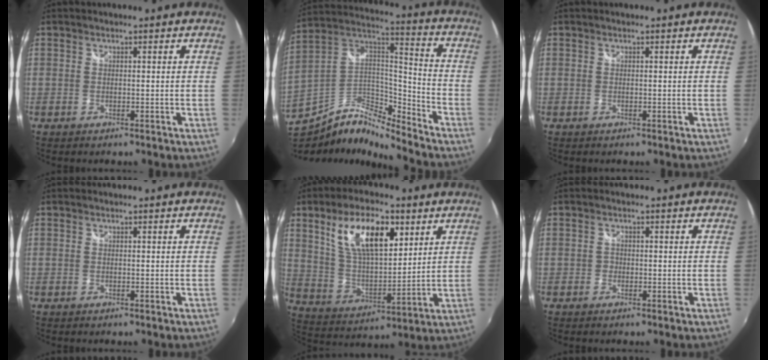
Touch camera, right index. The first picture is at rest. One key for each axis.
{"total": 13.9, "fx": -11.5, "fy": 4.3, "fz": 6.3, "tx": -0.142, "ty": 0.013, "tz": -0.230}
{"total": 0.0}
{"total": 0.0}
{"total": 16.3, "fx": 7.6, "fy": 7.2, "fz": 12.5, "tx": -0.224, "ty": 0.013, "tz": 0.146}
{"total": 1.1, "fx": -0.6, "fy": 0.8, "fz": 0.1, "tx": -0.004, "ty": -0.001, "tz": -0.012}